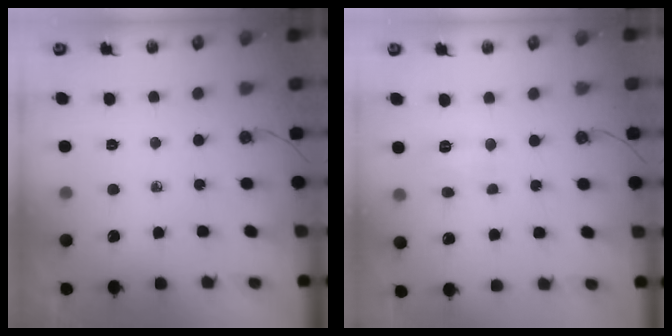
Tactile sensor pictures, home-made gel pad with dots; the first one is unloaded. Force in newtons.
{"total": 4.3, "press": 4.2, "slide": 0.6}